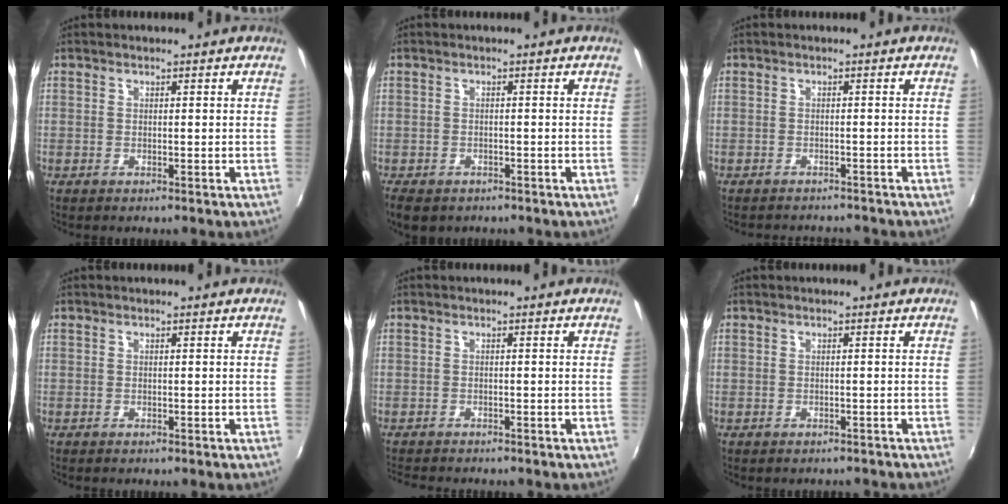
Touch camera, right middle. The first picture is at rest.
{"total": 5.2, "force": [-3.5, 3.0, 2.4], "torque": [-0.064, -0.017, -0.055]}
{"total": 5.4, "force": [-5.1, 1.4, 1.5], "torque": [-0.038, -0.009, -0.069]}
{"total": 0.0}
{"total": 3.7, "force": [-3.4, 0.7, 1.2], "torque": [-0.033, -0.015, -0.058]}
{"total": 2.0, "force": [-1.7, 0.8, 0.5], "torque": [-0.009, -0.006, -0.020]}